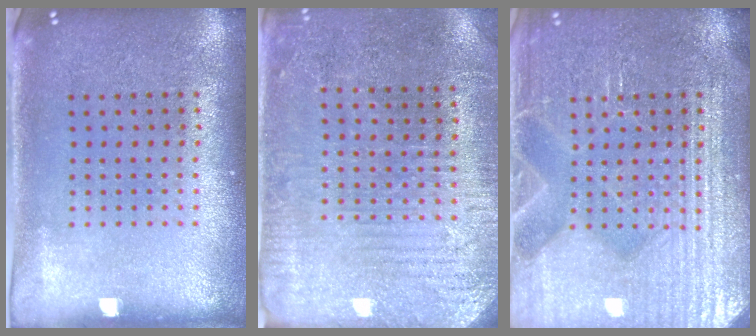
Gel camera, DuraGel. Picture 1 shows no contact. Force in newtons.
{"total": 2.9, "press": 2.8, "slide": 0.6}
{"total": 6.6, "press": 6.6, "slide": 1.0}